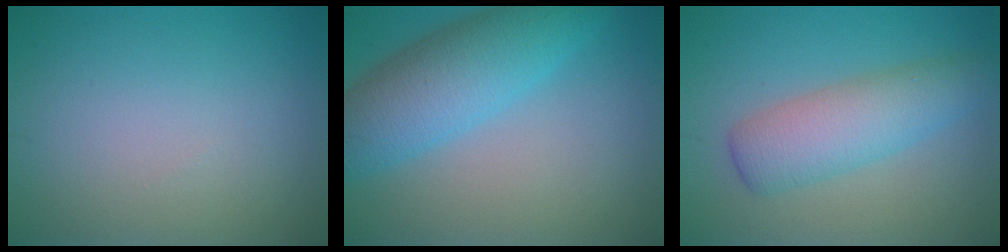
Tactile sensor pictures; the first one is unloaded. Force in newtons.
{"total": 7.4, "press": 7.4, "slide": 0.2}
{"total": 5.0, "press": 5.0, "slide": 0.1}